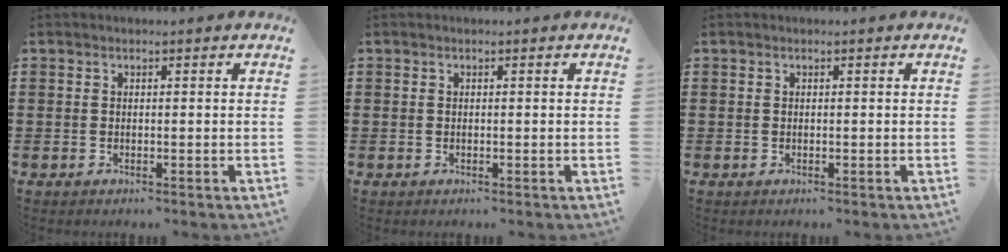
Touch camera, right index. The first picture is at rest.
{"total": 0.0}
{"total": 0.0}